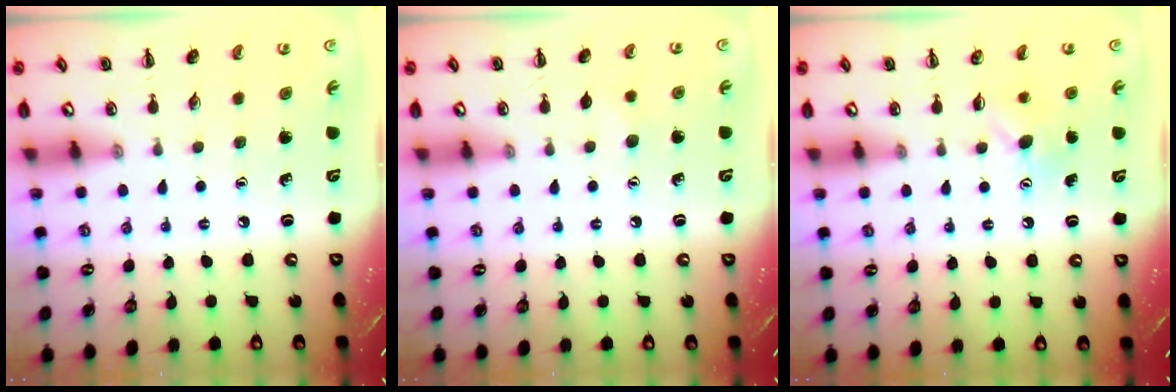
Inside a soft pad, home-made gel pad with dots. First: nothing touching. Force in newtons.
{"total": 4.0, "press": 3.9, "slide": 0.9}
{"total": 4.8, "press": 4.7, "slide": 1.1}